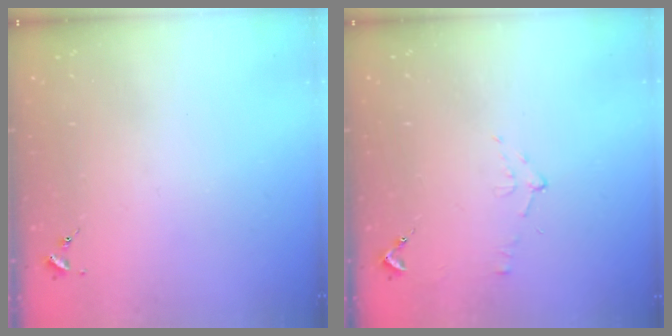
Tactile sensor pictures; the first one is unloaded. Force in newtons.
{"total": 7.0, "press": 7.0, "slide": 0.8}